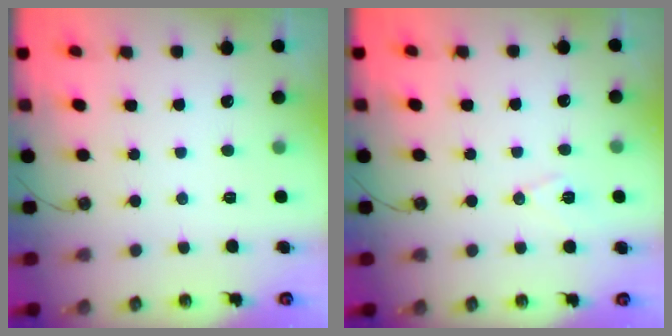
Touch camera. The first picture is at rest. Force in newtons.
{"total": 7.7, "press": 6.6, "slide": 4.0}